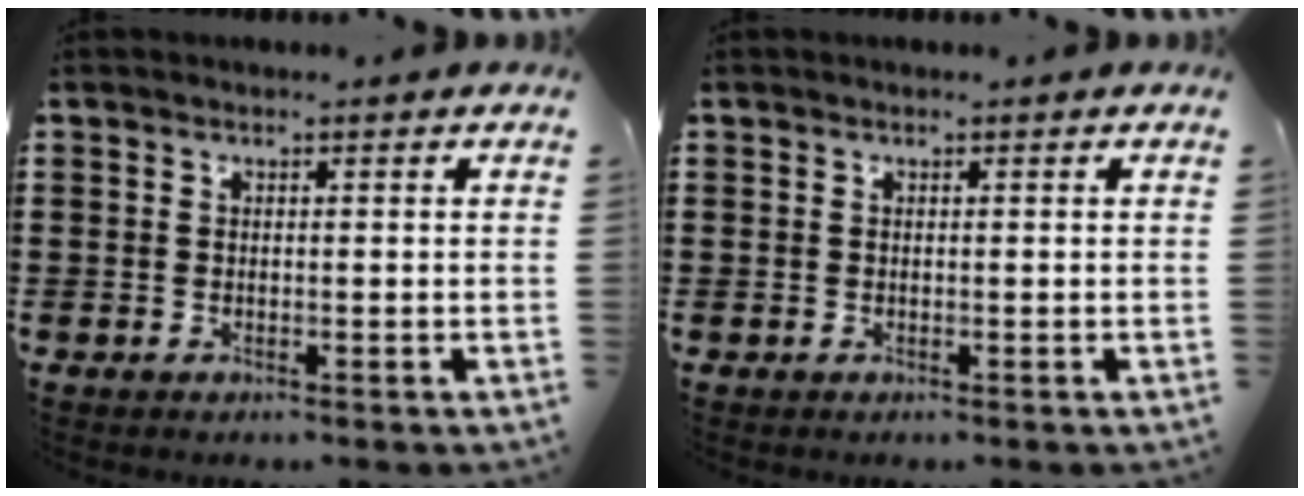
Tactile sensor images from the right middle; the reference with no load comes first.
{"total": 0.0}